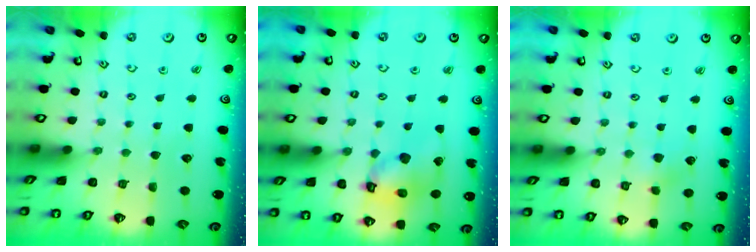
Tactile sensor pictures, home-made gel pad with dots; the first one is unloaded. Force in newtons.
{"total": 14.4, "press": 14.3, "slide": 2.2}
{"total": 2.9, "press": 2.9, "slide": 0.3}